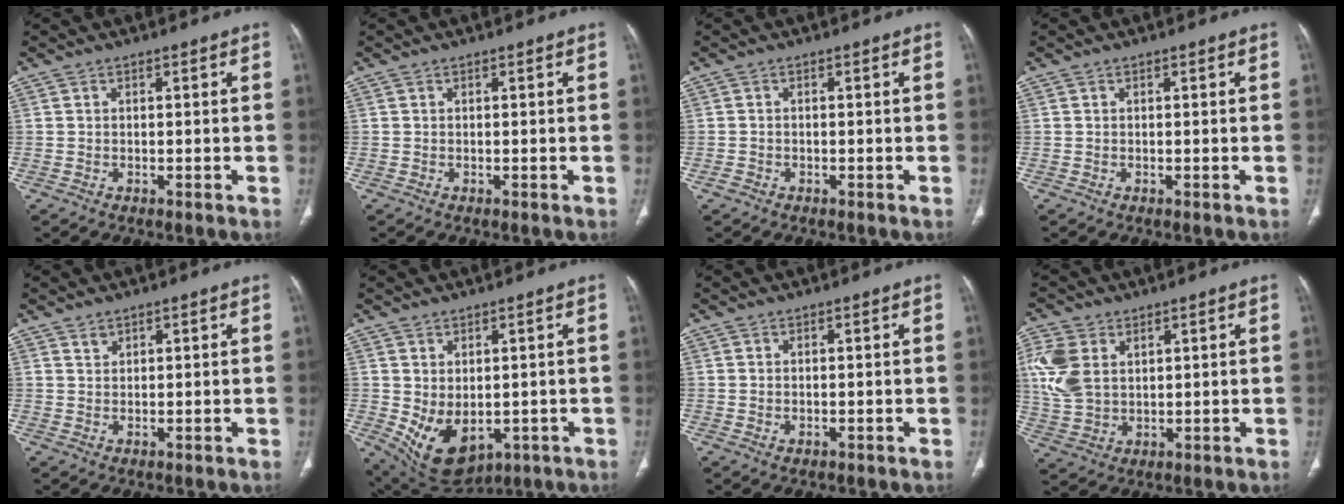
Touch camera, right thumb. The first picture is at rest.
{"total": 0.0}
{"total": 1.0, "force": [-0.6, 0.7, 0.3], "torque": [-0.008, 0.002, -0.013]}
{"total": 0.0}
{"total": 1.2, "force": [1.0, 0.6, 0.3], "torque": [0.001, -0.007, 0.019]}
{"total": 10.1, "force": [-1.6, 6.6, 7.5], "torque": [-0.115, -0.006, 0.005]}
{"total": 0.6, "force": [0.0, 0.5, 0.4], "torque": [-0.013, -0.002, 0.004]}
{"total": 10.0, "force": [3.3, 6.9, 6.4], "torque": [-0.142, -0.005, 0.072]}